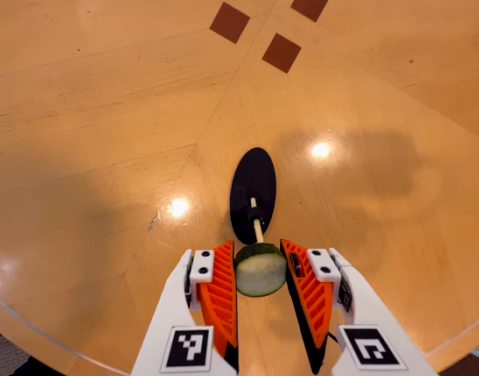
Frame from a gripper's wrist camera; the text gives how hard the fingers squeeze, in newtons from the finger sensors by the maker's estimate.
{"total": 9.5, "left": 9.8, "right": 9.3}